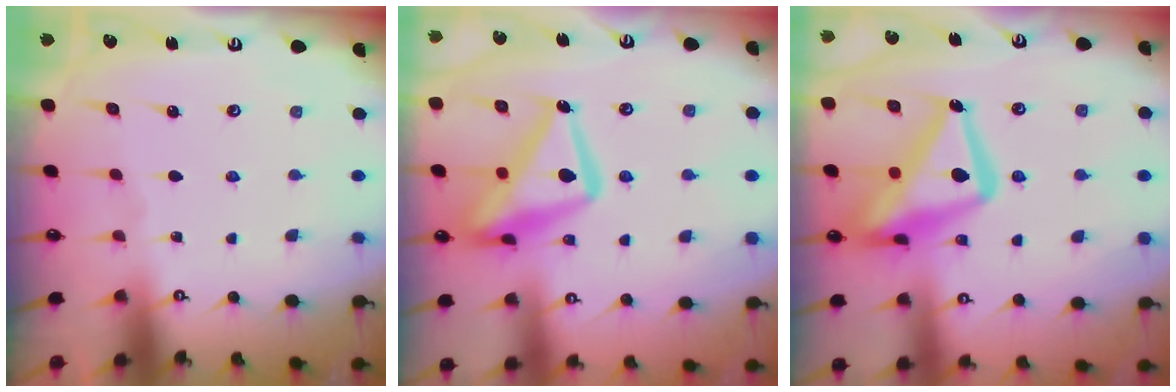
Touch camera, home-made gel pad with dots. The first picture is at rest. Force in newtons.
{"total": 18.2, "press": 18.1, "slide": 1.8}
{"total": 19.8, "press": 19.7, "slide": 1.5}